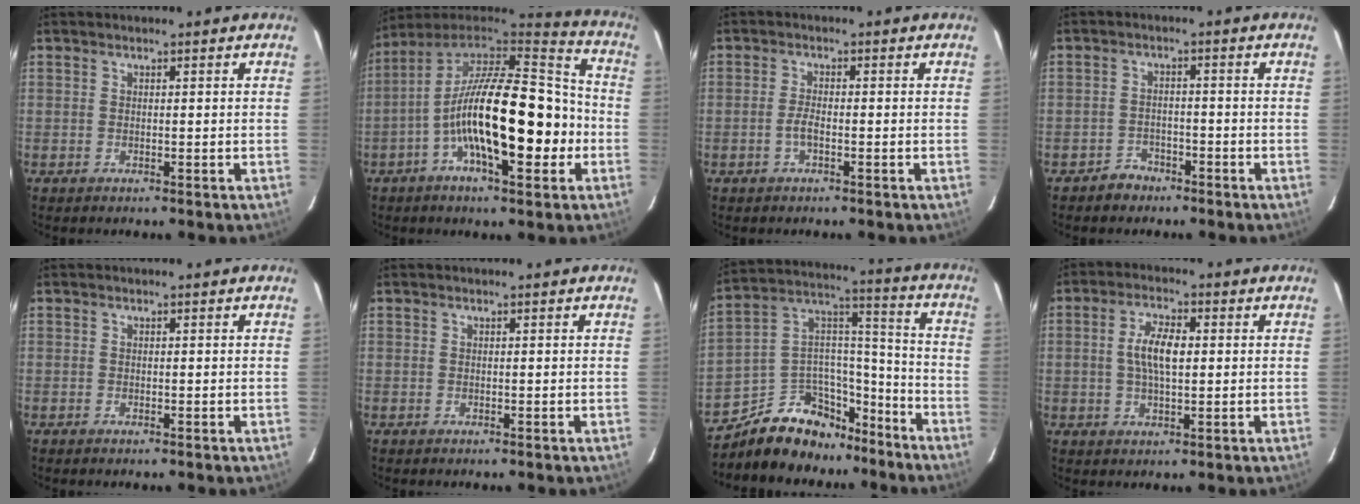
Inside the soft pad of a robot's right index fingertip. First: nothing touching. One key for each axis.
{"total": 23.7, "fx": -5.9, "fy": 8.4, "fz": 21.4, "tx": -0.370, "ty": -0.005, "tz": -0.109}
{"total": 2.2, "fx": -1.0, "fy": 0.6, "fz": 1.9, "tx": -0.043, "ty": 0.000, "tz": -0.021}
{"total": 3.7, "fx": -2.8, "fy": 2.4, "fz": 0.3, "tx": -0.014, "ty": 0.012, "tz": -0.045}
{"total": 0.0}
{"total": 0.0}
{"total": 16.1, "fx": -12.0, "fy": 9.2, "fz": 5.4, "tx": -0.110, "ty": 0.079, "tz": -0.184}
{"total": 6.4, "fx": 0.6, "fy": 2.6, "fz": 5.8, "tx": -0.112, "ty": 0.009, "tz": 0.012}